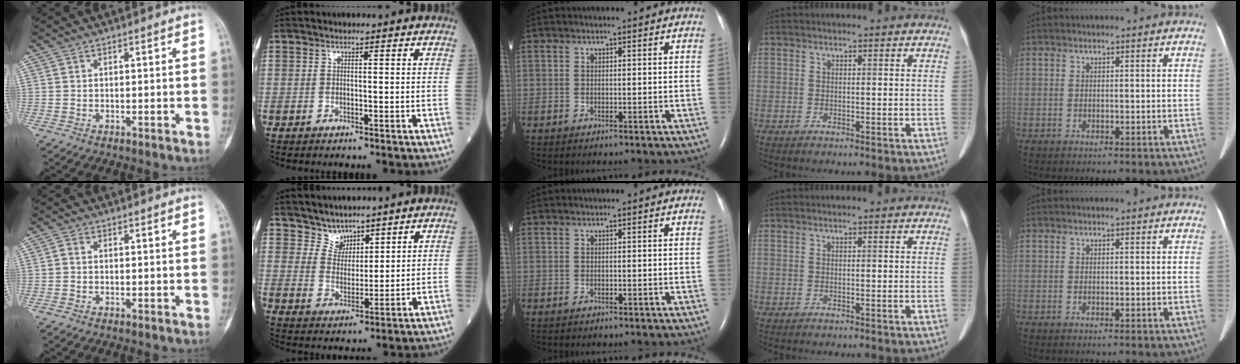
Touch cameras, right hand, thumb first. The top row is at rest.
{"thumb": {"total": 0.8, "force": [-0.1, 0.5, 0.6], "torque": [-0.010, 0.000, -0.006]}, "index": {"total": 4.1, "force": [3.5, 2.0, 0.1], "torque": [0.002, 0.001, 0.068]}}